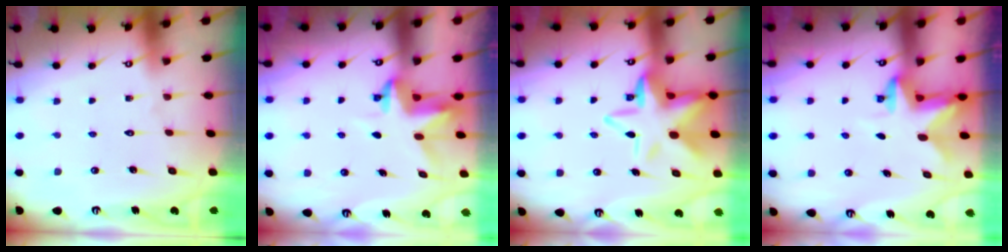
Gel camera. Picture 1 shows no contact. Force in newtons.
{"total": 3.7, "press": 3.6, "slide": 0.3}
{"total": 12.2, "press": 11.9, "slide": 2.7}
{"total": 2.6, "press": 2.6, "slide": 0.6}